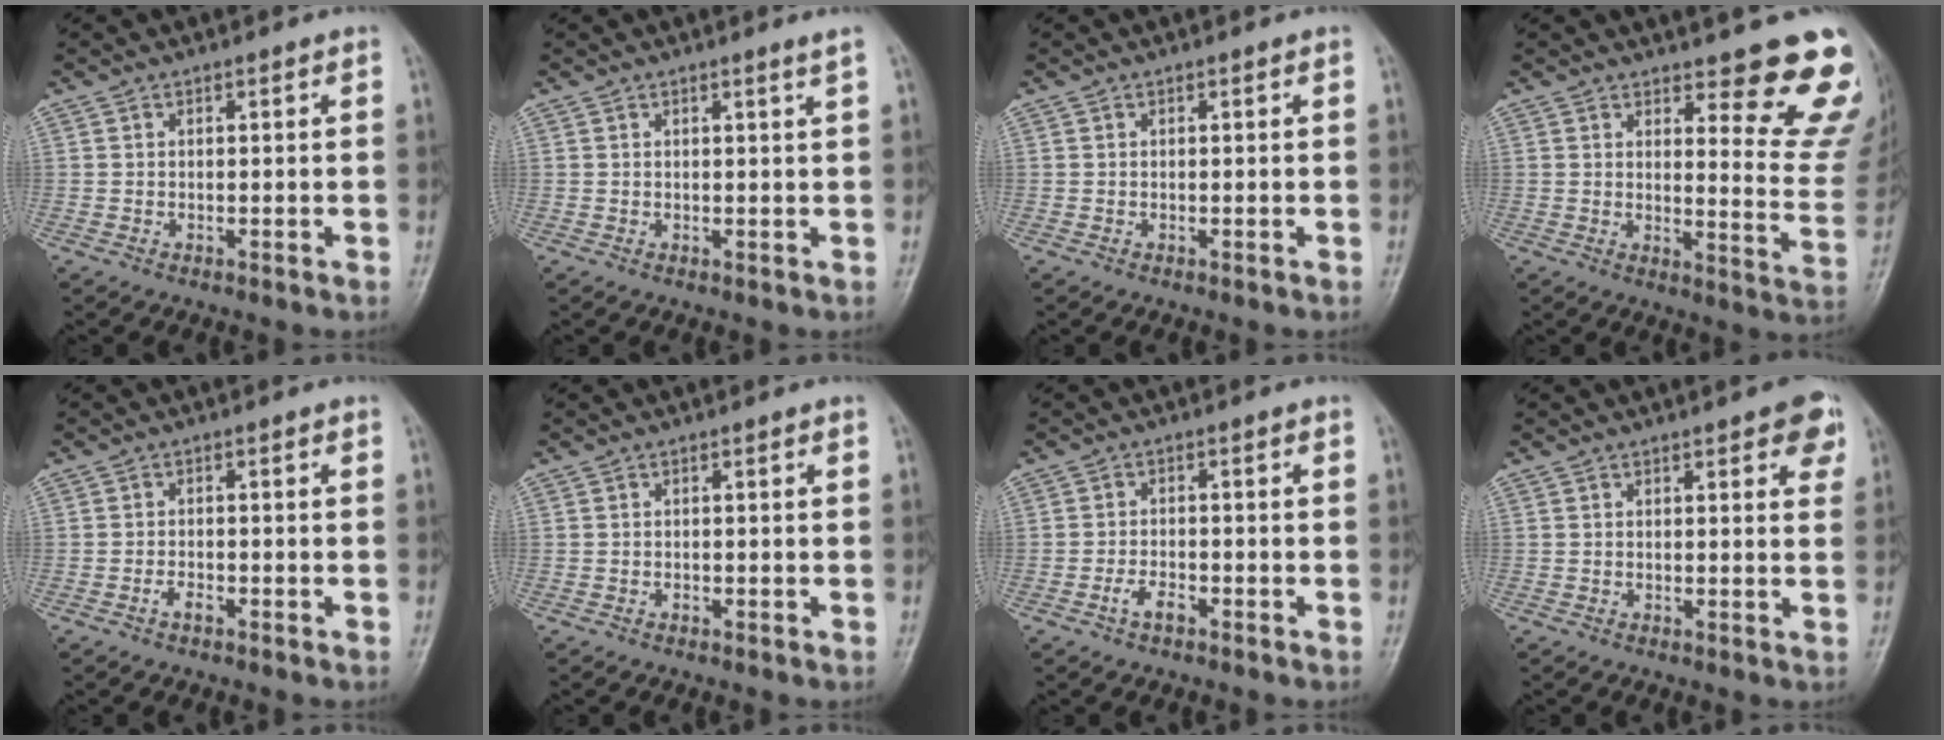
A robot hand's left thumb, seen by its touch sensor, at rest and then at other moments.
{"total": 1.1, "force": [0.7, -0.4, 0.8], "torque": [-0.025, -0.010, 0.014]}
{"total": 0.0}
{"total": 13.9, "force": [10.5, 3.7, 8.3], "torque": [-0.053, -0.087, 0.117]}
{"total": 1.9, "force": [-1.1, 0.9, 1.2], "torque": [-0.019, 0.006, -0.024]}
{"total": 0.6, "force": [-0.2, 0.5, 0.4], "torque": [-0.001, 0.002, -0.007]}
{"total": 3.1, "force": [-1.8, 1.5, 2.0], "torque": [-0.039, 0.014, -0.036]}
{"total": 5.5, "force": [2.7, 2.2, 4.3], "torque": [-0.027, -0.007, 0.023]}